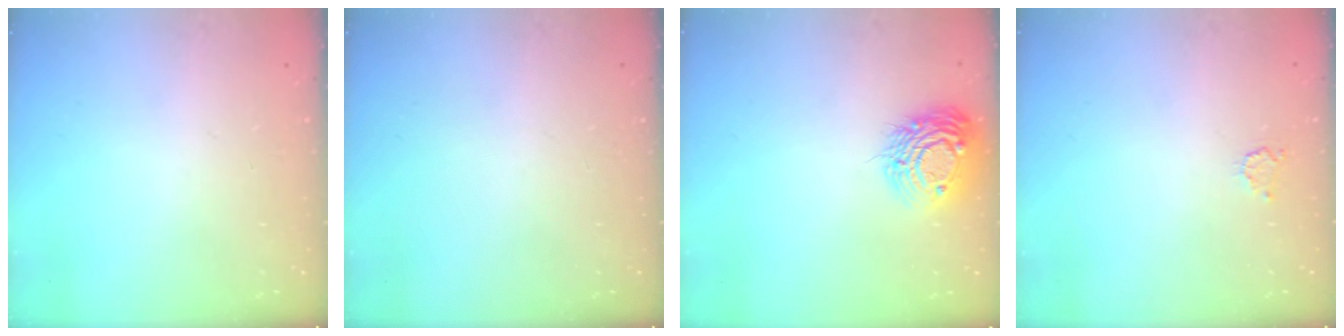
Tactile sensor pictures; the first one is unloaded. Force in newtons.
{"total": 0.0}
{"total": 12.5, "press": 12.4, "slide": 0.9}
{"total": 3.5, "press": 3.4, "slide": 0.5}